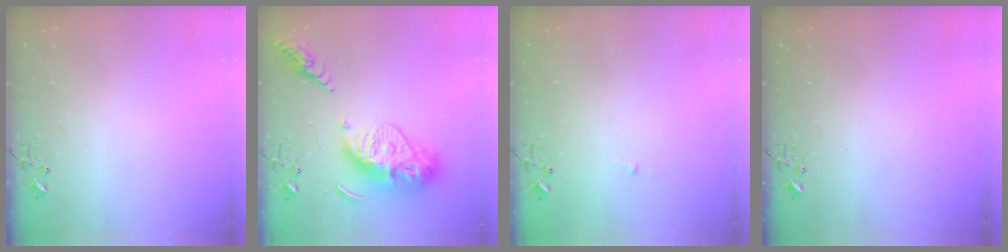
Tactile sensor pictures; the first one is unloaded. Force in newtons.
{"total": 18.2, "press": 18.1, "slide": 1.5}
{"total": 2.7, "press": 2.7, "slide": 0.3}
{"total": 0.0}